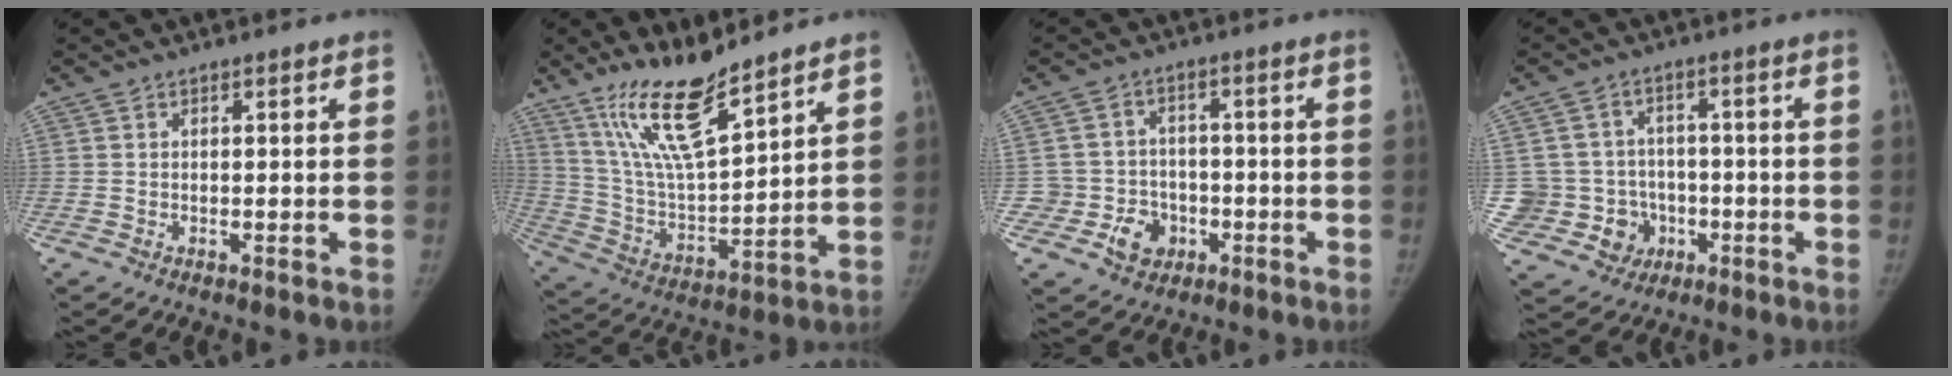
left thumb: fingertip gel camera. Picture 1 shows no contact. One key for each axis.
{"total": 15.5, "fx": 11.4, "fy": 3.3, "fz": 10.0, "tx": -0.169, "ty": -0.071, "tz": 0.229}
{"total": 7.5, "fx": -2.9, "fy": 6.7, "fz": 1.9, "tx": 0.003, "ty": 0.020, "tz": -0.040}
{"total": 10.4, "fx": -2.0, "fy": 9.9, "fz": 2.1, "tx": -0.020, "ty": 0.027, "tz": -0.018}